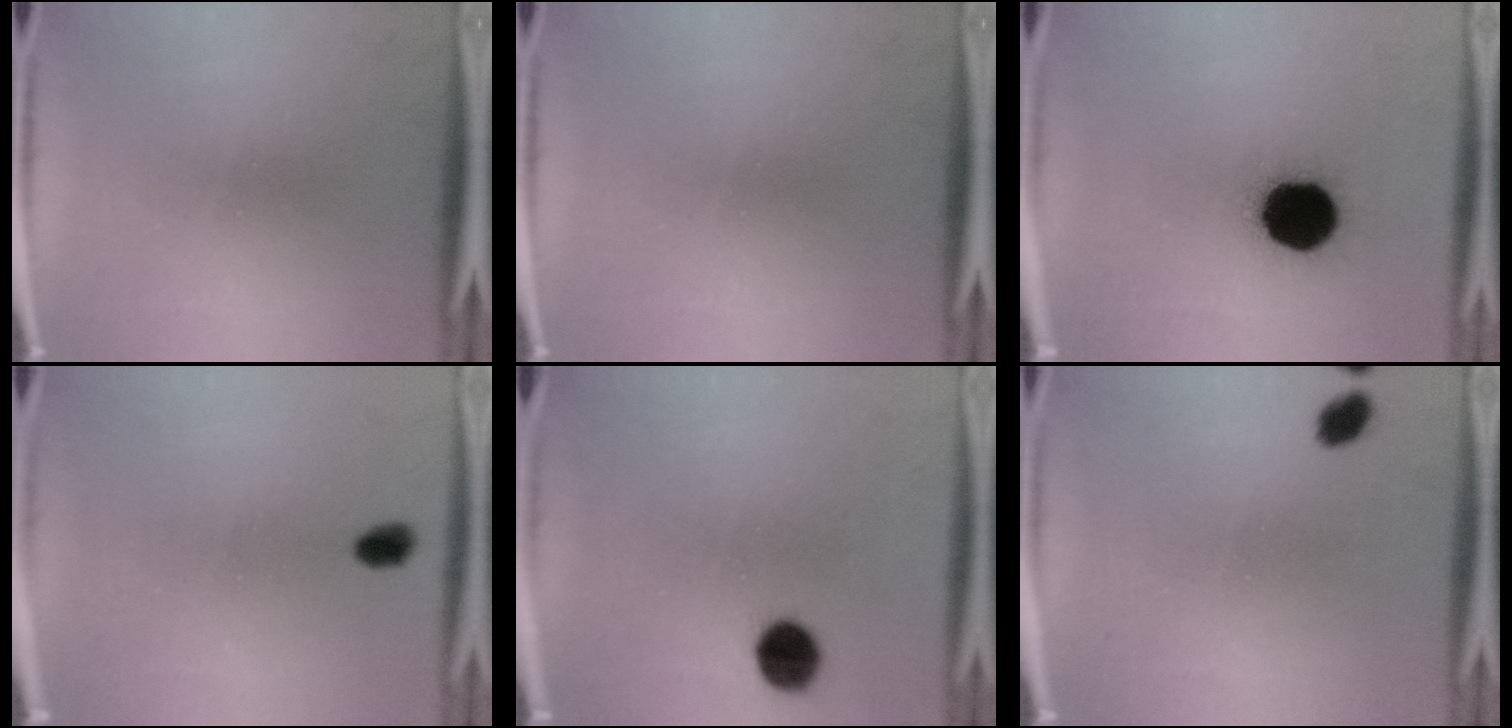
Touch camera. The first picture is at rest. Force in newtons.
{"total": 0.0}
{"total": 18.5}
{"total": 2.7}
{"total": 8.1}
{"total": 2.8}